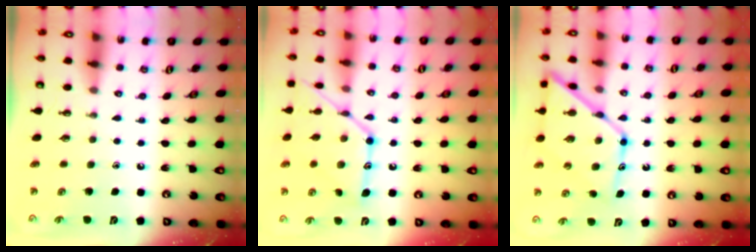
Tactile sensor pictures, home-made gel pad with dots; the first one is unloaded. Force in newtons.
{"total": 16.1, "press": 16.1, "slide": 1.1}
{"total": 14.8, "press": 14.7, "slide": 1.3}